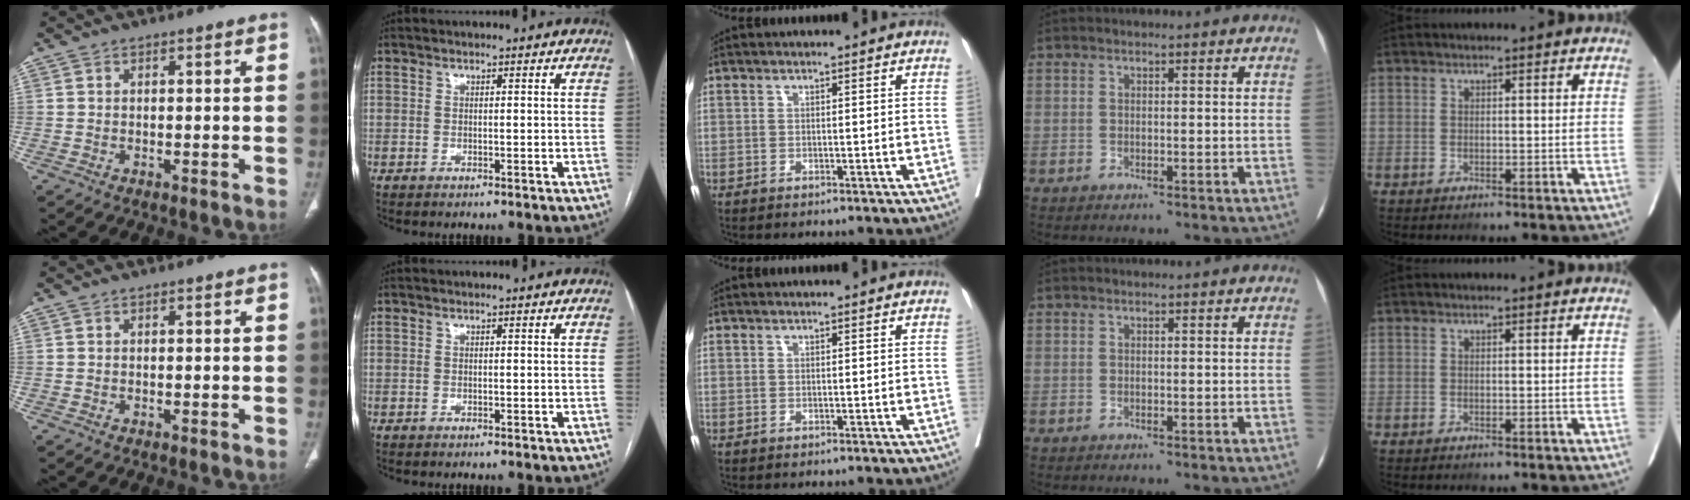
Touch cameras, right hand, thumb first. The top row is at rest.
{}